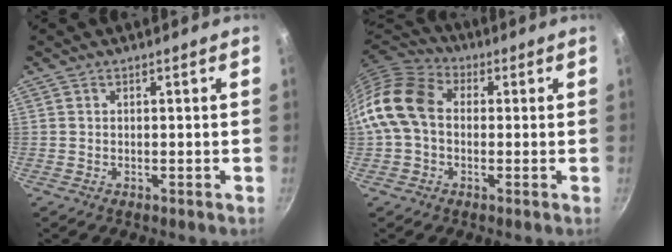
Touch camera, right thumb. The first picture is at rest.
{"total": 12.8, "force": [0.1, 9.6, 8.6], "torque": [-0.145, 0.029, -0.019]}